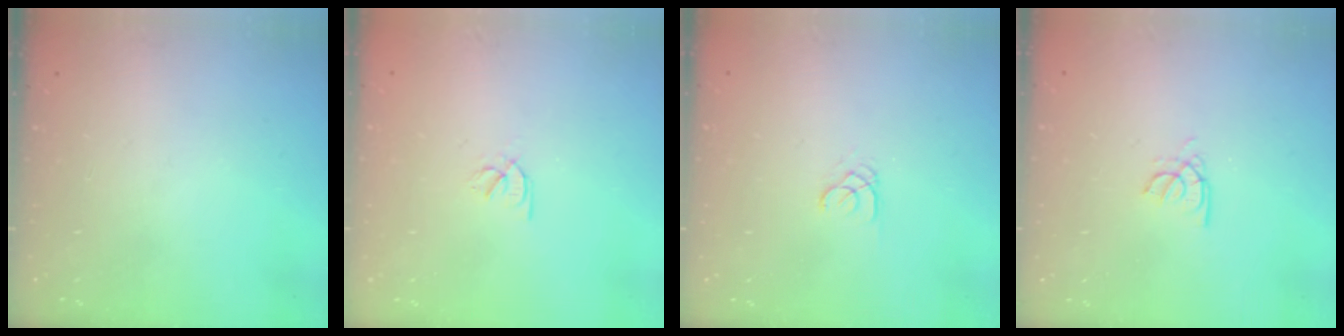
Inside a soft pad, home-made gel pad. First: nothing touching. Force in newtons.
{"total": 2.1, "press": 2.1, "slide": 0.1}
{"total": 1.8, "press": 1.7, "slide": 0.2}
{"total": 2.6, "press": 2.6, "slide": 0.4}